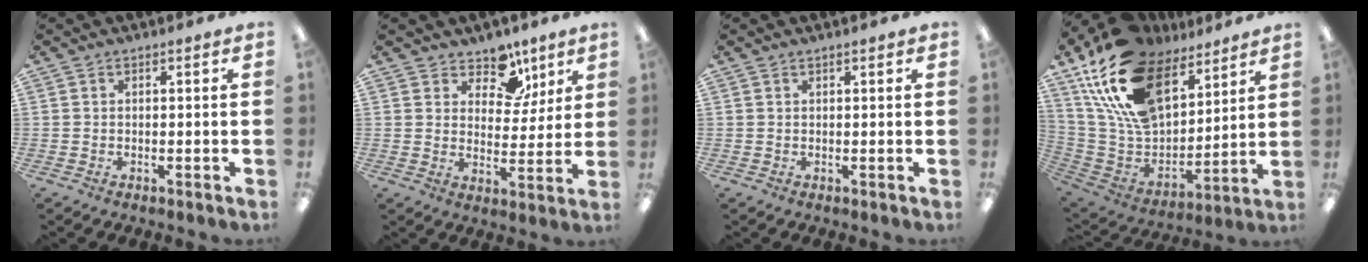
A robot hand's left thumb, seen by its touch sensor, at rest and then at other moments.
{"total": 9.4, "force": [6.7, 5.9, 2.9], "torque": [-0.042, -0.045, 0.123]}
{"total": 0.6, "force": [0.5, 0.2, 0.3], "torque": [-0.006, 0.002, 0.009]}
{"total": 24.0, "force": [14.9, 13.2, 13.3], "torque": [-0.274, -0.077, 0.272]}